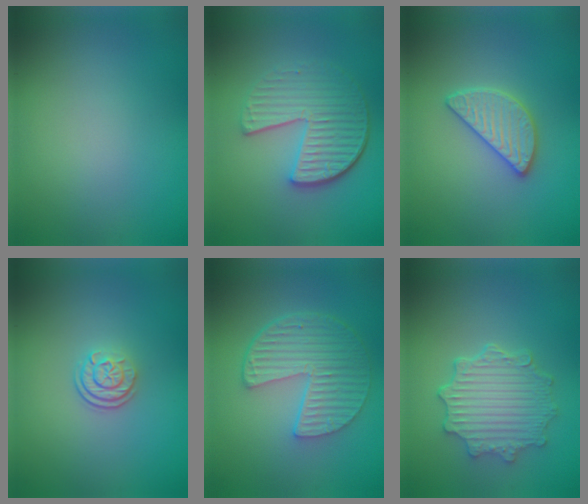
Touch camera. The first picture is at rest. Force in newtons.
{"total": 5.3, "press": 4.0, "slide": 3.5}
{"total": 3.0, "press": 3.0, "slide": 0.2}
{"total": 2.4, "press": 1.8, "slide": 1.5}
{"total": 5.9, "press": 4.3, "slide": 4.0}
{"total": 4.9, "press": 3.9, "slide": 3.0}